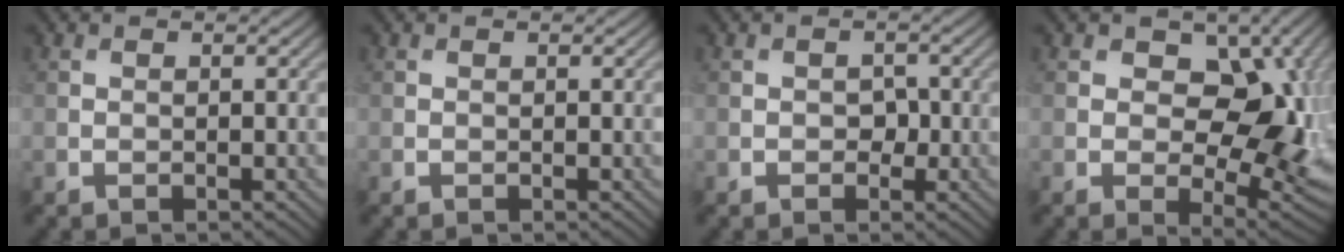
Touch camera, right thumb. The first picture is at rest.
{"total": 0.0}
{"total": 1.4, "force": [-0.4, 1.1, 0.7], "torque": [-0.008, -0.003, -0.006]}
{"total": 12.7, "force": [2.4, 7.9, 9.7], "torque": [-0.126, -0.001, 0.035]}